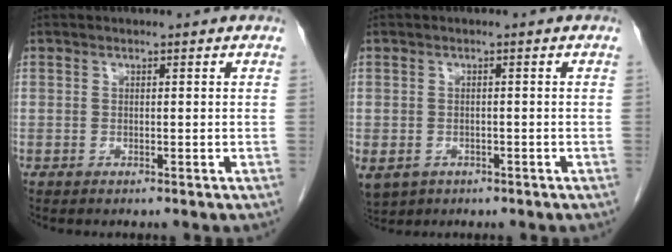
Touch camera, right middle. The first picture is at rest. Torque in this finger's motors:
{"motor_torque": [0.34, -0.37, 1.06, 0.21]}